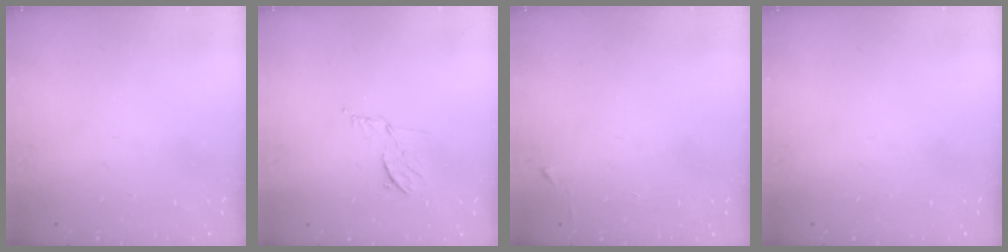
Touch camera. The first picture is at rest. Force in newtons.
{"total": 6.5, "press": 6.4, "slide": 1.0}
{"total": 2.4, "press": 2.4, "slide": 0.3}
{"total": 0.0}